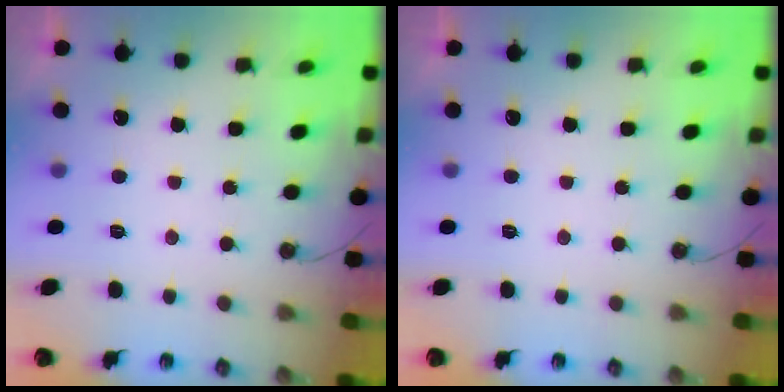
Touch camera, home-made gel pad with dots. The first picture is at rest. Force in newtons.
{"total": 0.0}